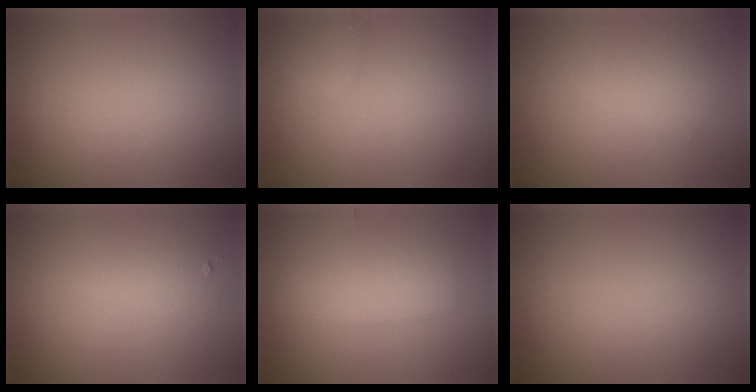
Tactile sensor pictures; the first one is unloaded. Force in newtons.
{"total": 1.2, "press": 1.2, "slide": 0.1}
{"total": 2.4, "press": 2.4, "slide": 0.1}
{"total": 2.0, "press": 2.0, "slide": 0.1}
{"total": 2.3, "press": 2.3, "slide": 0.1}
{"total": 0.0}